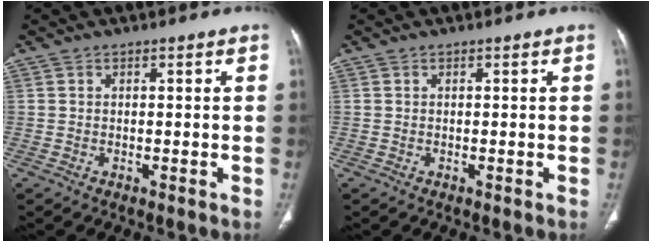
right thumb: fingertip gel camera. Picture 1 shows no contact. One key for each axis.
{"total": 0.0}